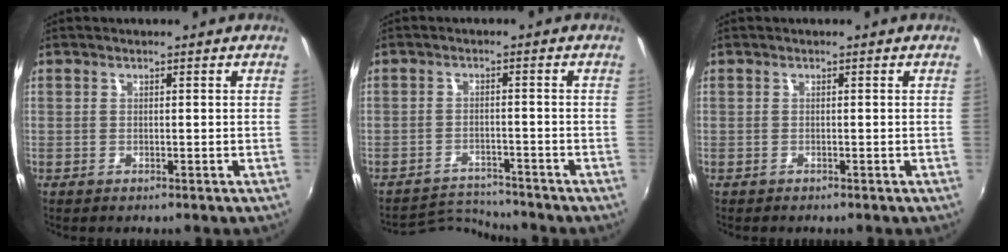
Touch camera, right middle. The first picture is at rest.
{"total": 5.2, "force": [-5.2, -0.4, -0.8], "torque": [-0.010, 0.007, -0.093]}
{"total": 0.0}